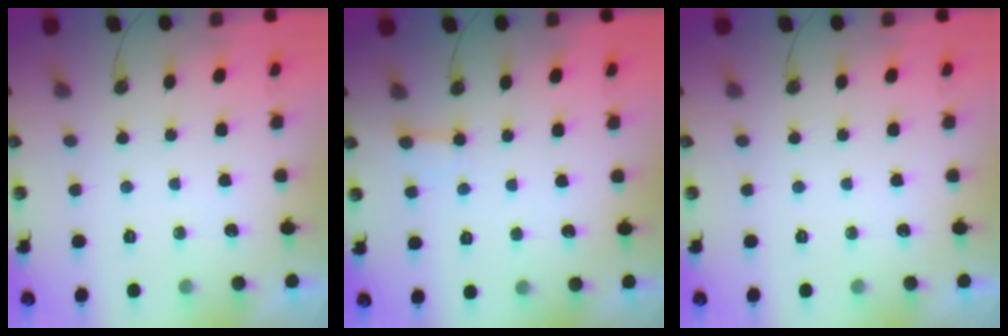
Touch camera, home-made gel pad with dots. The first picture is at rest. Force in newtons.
{"total": 2.5, "press": 2.5, "slide": 0.1}
{"total": 0.0}